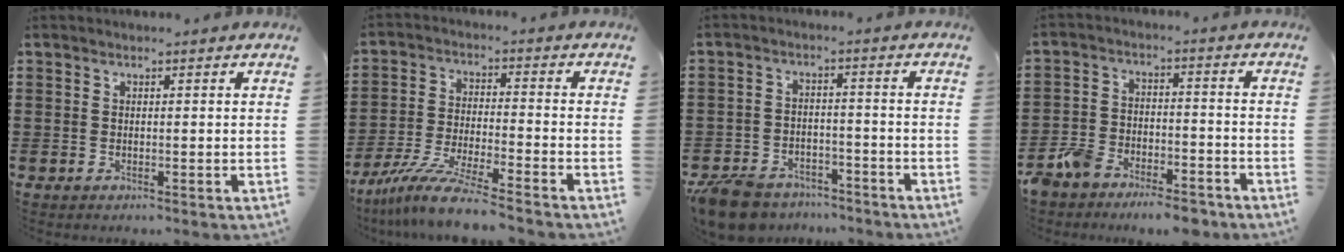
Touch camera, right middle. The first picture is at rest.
{"total": 9.1, "force": [-8.0, -0.1, 4.3], "torque": [-0.092, -0.008, -0.158]}
{"total": 6.6, "force": [-6.1, 2.2, 1.3], "torque": [-0.042, 0.011, -0.123]}
{"total": 7.3, "force": [-6.8, 1.9, 1.7], "torque": [-0.056, 0.013, -0.140]}